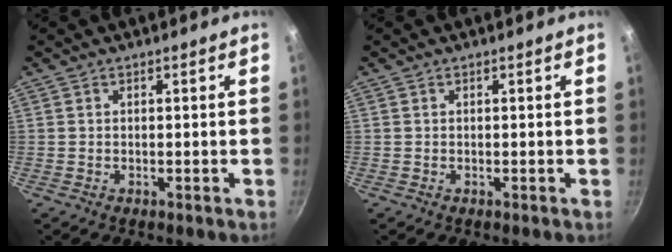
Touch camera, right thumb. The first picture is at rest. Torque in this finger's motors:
{"motor_torque": [0.00, 0.00, -0.31, 0.27, 0.00]}